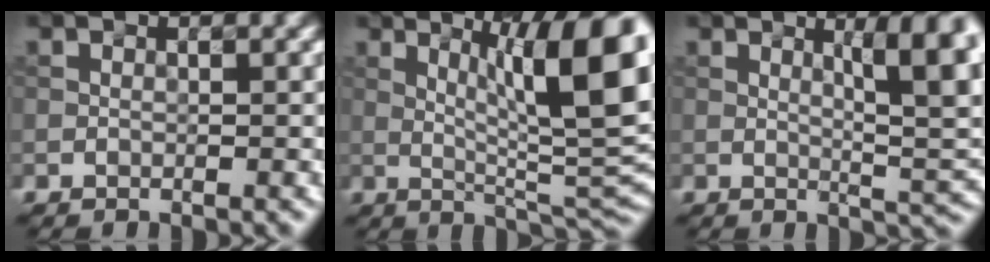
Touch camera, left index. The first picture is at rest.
{"total": 11.7, "force": [2.8, 2.5, 11.1], "torque": [-0.147, 0.002, 0.047]}
{"total": 7.2, "force": [2.1, 1.6, 6.7], "torque": [-0.083, -0.003, 0.035]}